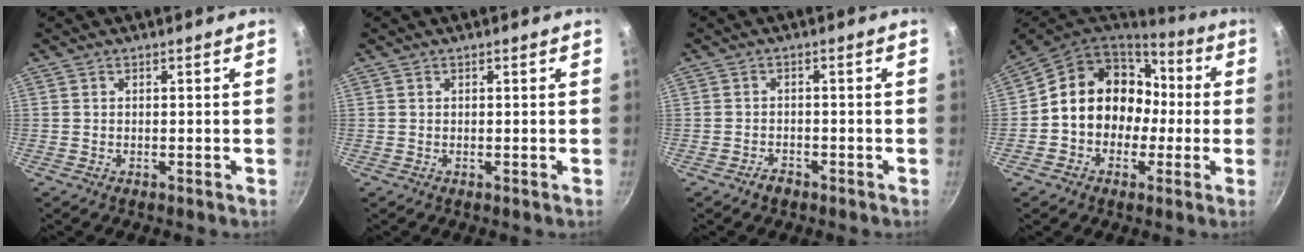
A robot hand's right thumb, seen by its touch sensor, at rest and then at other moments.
{"total": 0.0}
{"total": 2.0, "force": [-1.6, 1.1, 0.7], "torque": [-0.006, 0.019, -0.024]}
{"total": 16.2, "force": [-0.3, 13.7, 8.7], "torque": [-0.097, 0.056, -0.012]}